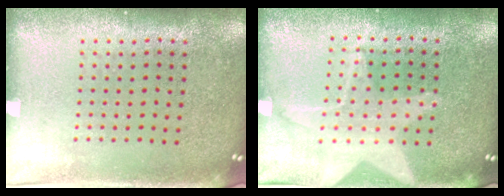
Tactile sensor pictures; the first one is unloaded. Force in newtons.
{"total": 1.6, "press": 1.5, "slide": 0.6}